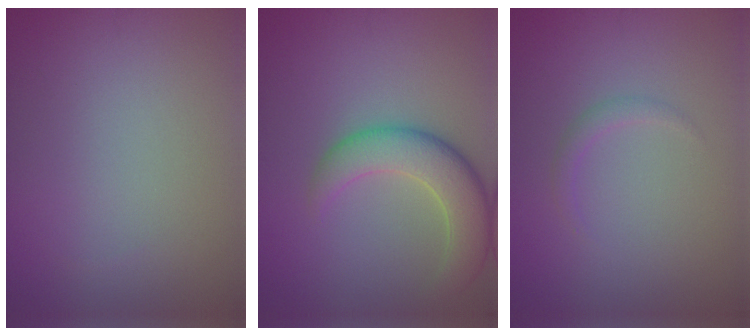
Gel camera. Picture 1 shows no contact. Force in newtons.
{"total": 5.5, "press": 5.5, "slide": 0.5}
{"total": 0.9, "press": 0.9, "slide": 0.0}